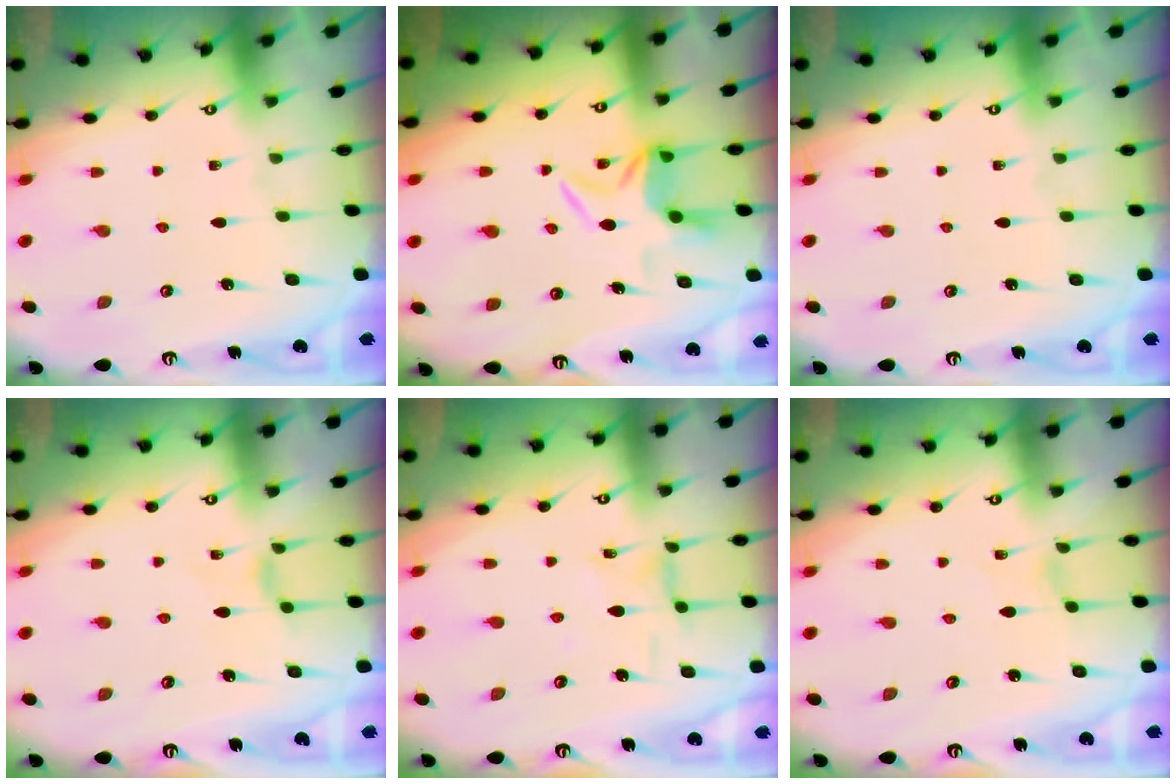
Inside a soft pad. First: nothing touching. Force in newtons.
{"total": 5.3, "press": 5.1, "slide": 1.3}
{"total": 0.0}
{"total": 1.6, "press": 1.6, "slide": 0.4}
{"total": 1.4, "press": 1.4, "slide": 0.3}
{"total": 0.0}